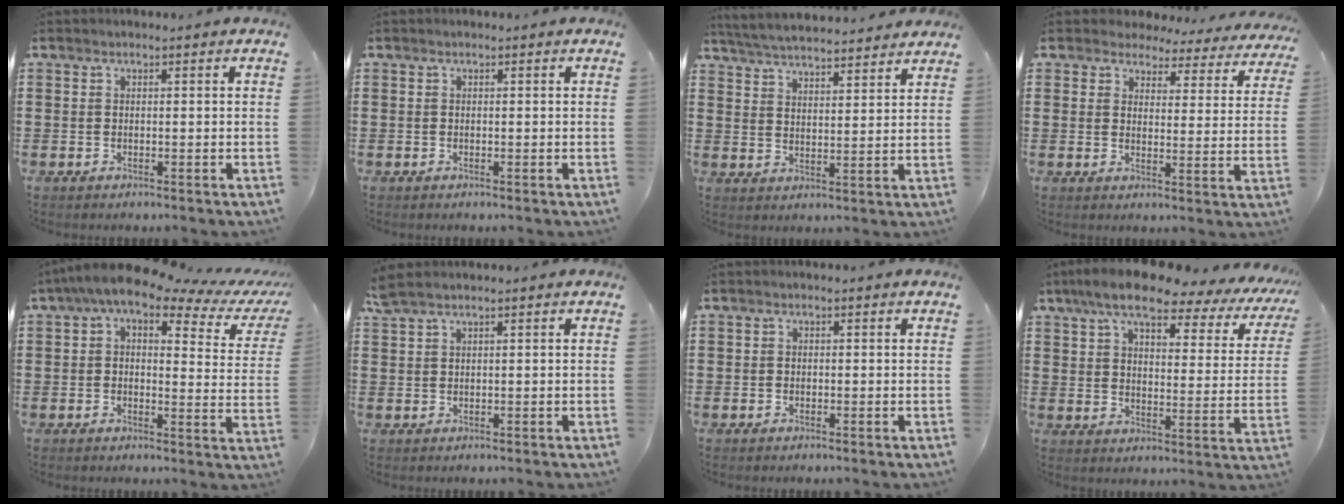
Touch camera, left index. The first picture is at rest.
{"total": 0.0}
{"total": 4.8, "force": [4.8, -0.1, 0.8], "torque": [-0.037, -0.027, 0.083]}
{"total": 4.0, "force": [3.7, 1.3, 0.6], "torque": [-0.037, -0.020, 0.063]}
{"total": 7.4, "force": [4.8, 1.5, 5.4], "torque": [-0.122, -0.016, 0.082]}
{"total": 1.6, "force": [1.1, 0.2, 1.1], "torque": [-0.025, 0.000, 0.020]}
{"total": 0.7, "force": [-0.3, 0.6, 0.3], "torque": [-0.006, 0.002, -0.006]}
{"total": 9.8, "force": [7.8, 2.1, 5.6], "torque": [-0.125, -0.034, 0.129]}